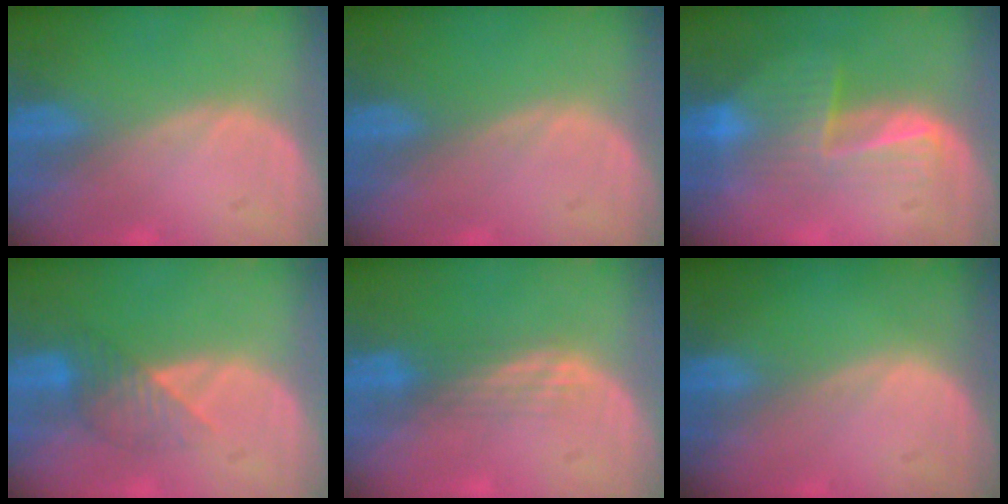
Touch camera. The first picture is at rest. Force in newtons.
{"total": 0.0}
{"total": 6.9, "press": 6.5, "slide": 2.3}
{"total": 3.9, "press": 3.8, "slide": 1.1}
{"total": 3.0, "press": 2.5, "slide": 1.6}
{"total": 0.0}